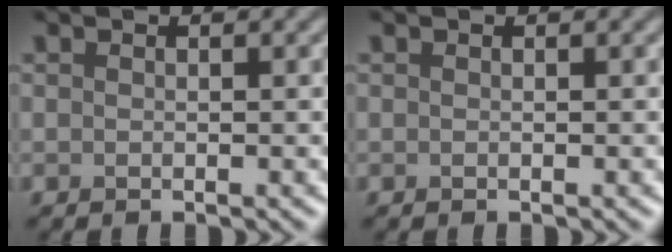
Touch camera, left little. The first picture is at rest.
{"total": 0.0}